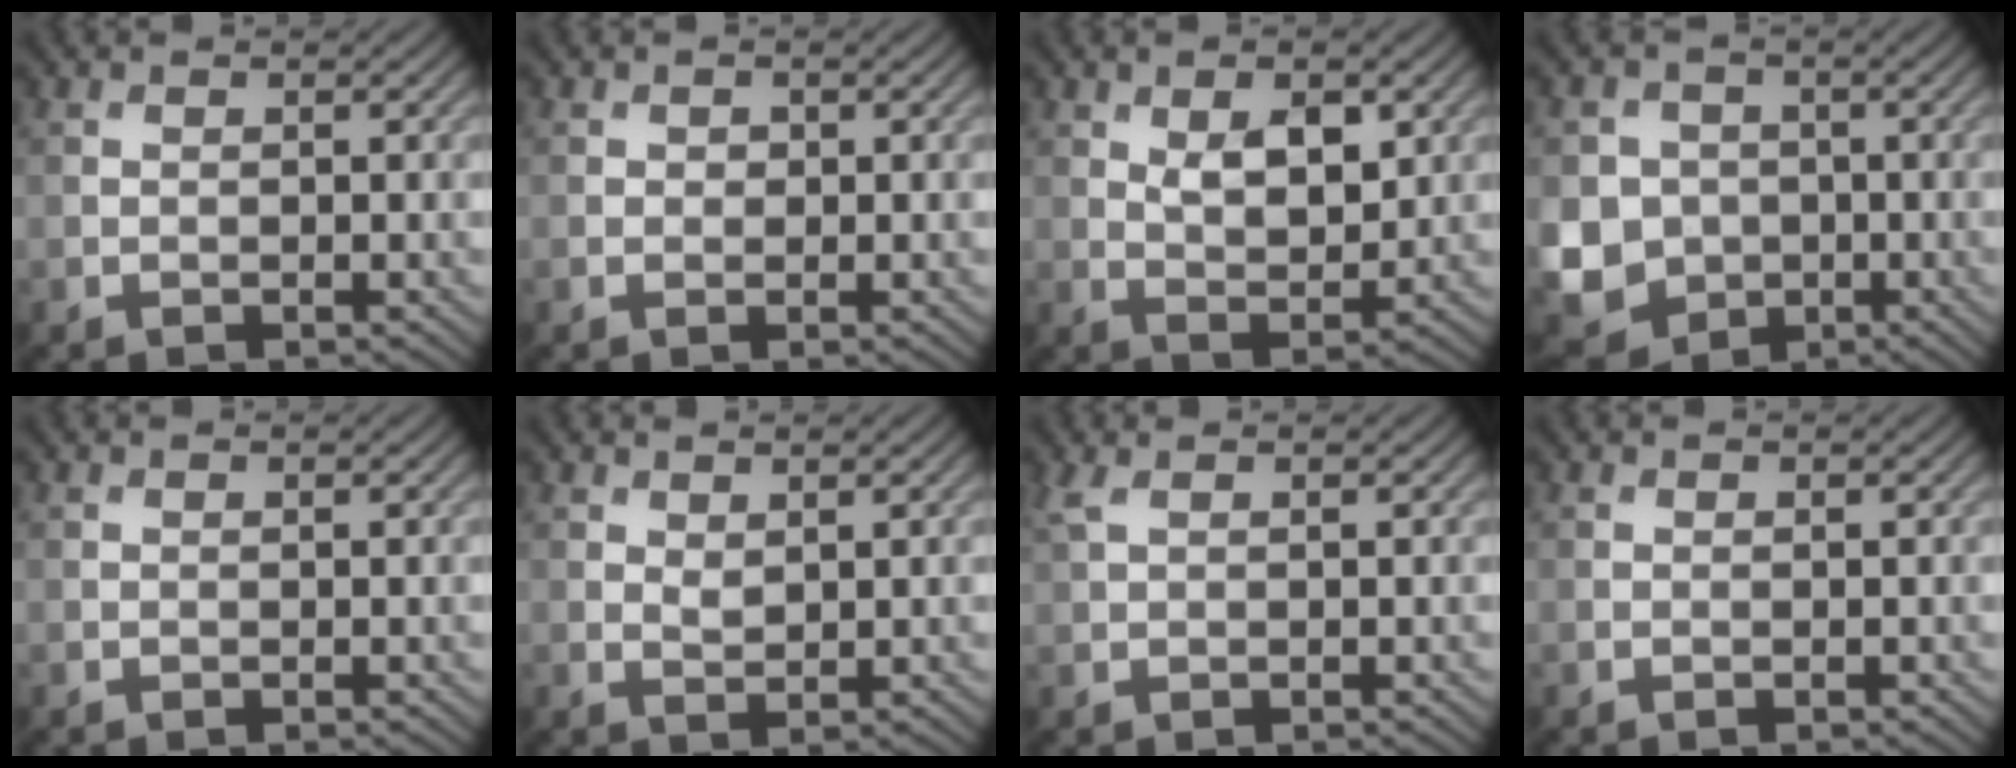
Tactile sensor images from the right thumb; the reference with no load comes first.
{"total": 0.6, "force": [0.1, 0.5, 0.2], "torque": [-0.001, -0.003, 0.000]}
{"total": 5.3, "force": [1.9, 2.7, 4.2], "torque": [-0.078, -0.006, 0.036]}
{"total": 8.8, "force": [-1.6, 8.0, 3.3], "torque": [-0.102, -0.029, -0.049]}
{"total": 0.0}
{"total": 1.2, "force": [0.8, 0.5, 0.7], "torque": [-0.017, -0.004, 0.020]}
{"total": 1.7, "force": [1.0, 0.5, 1.3], "torque": [-0.039, 0.008, 0.023]}
{"total": 0.0}